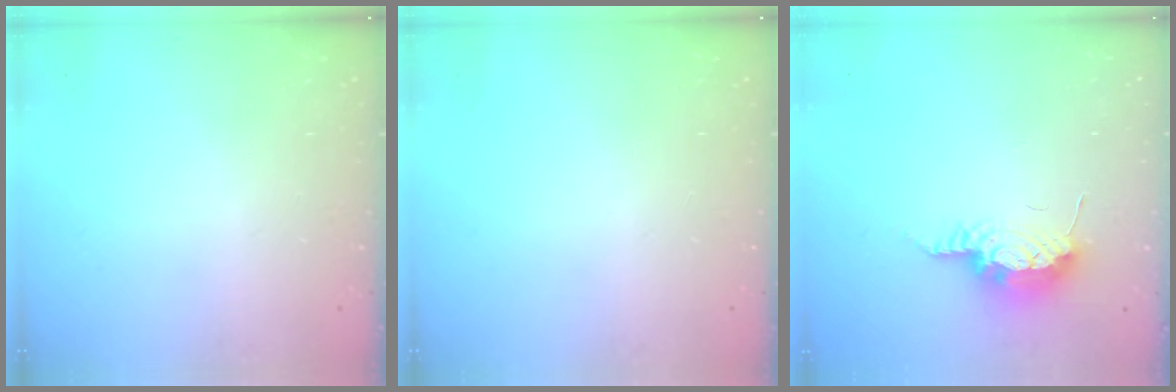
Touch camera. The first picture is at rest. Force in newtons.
{"total": 0.0}
{"total": 16.0, "press": 11.4, "slide": 11.2}